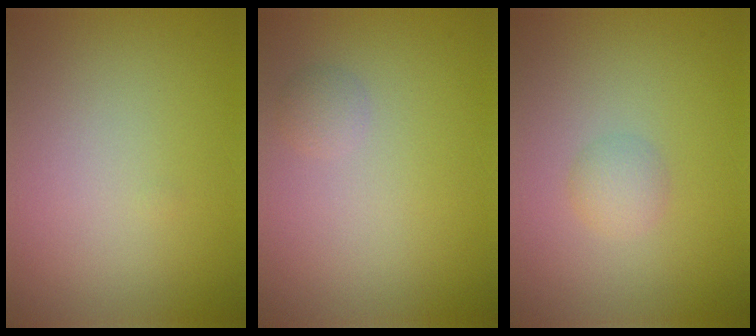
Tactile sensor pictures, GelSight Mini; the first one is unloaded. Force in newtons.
{"total": 1.0, "press": 1.0, "slide": 0.1}
{"total": 1.5, "press": 1.5, "slide": 0.1}